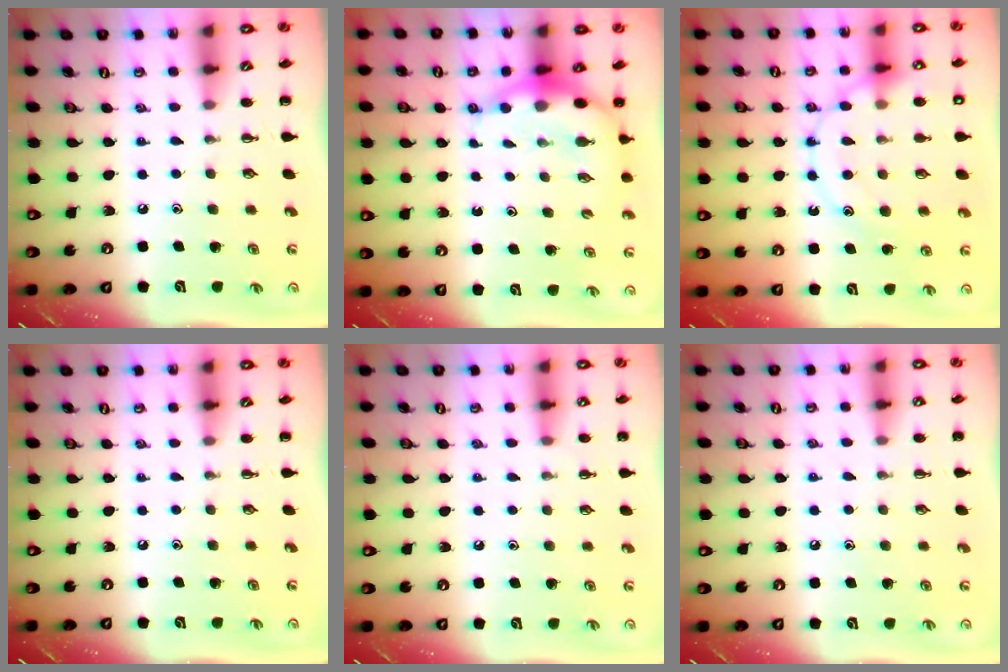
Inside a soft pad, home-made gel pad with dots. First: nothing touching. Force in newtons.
{"total": 6.7, "press": 6.6, "slide": 1.6}
{"total": 16.7, "press": 16.6, "slide": 1.5}
{"total": 0.0}
{"total": 5.6, "press": 5.3, "slide": 2.0}
{"total": 6.7, "press": 6.4, "slide": 2.1}